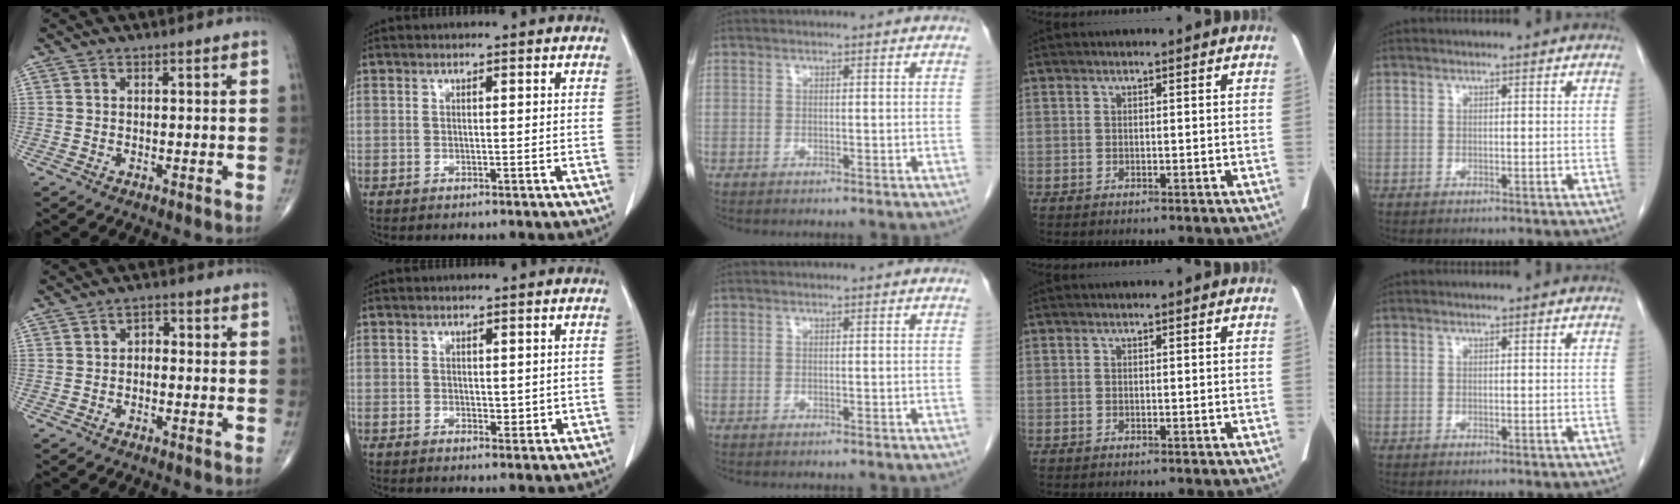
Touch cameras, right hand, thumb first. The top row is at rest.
{"thumb": {"total": 2.3, "force": [-0.2, 1.7, 1.5], "torque": [-0.005, 0.011, -0.014]}, "index": {"total": 1.9, "force": [0.1, 1.1, 1.6], "torque": [-0.017, -0.005, 0.006]}}